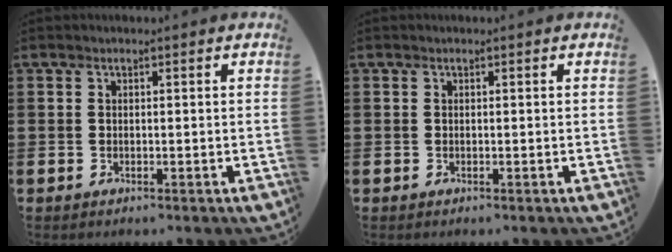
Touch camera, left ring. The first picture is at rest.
{"total": 0.0}